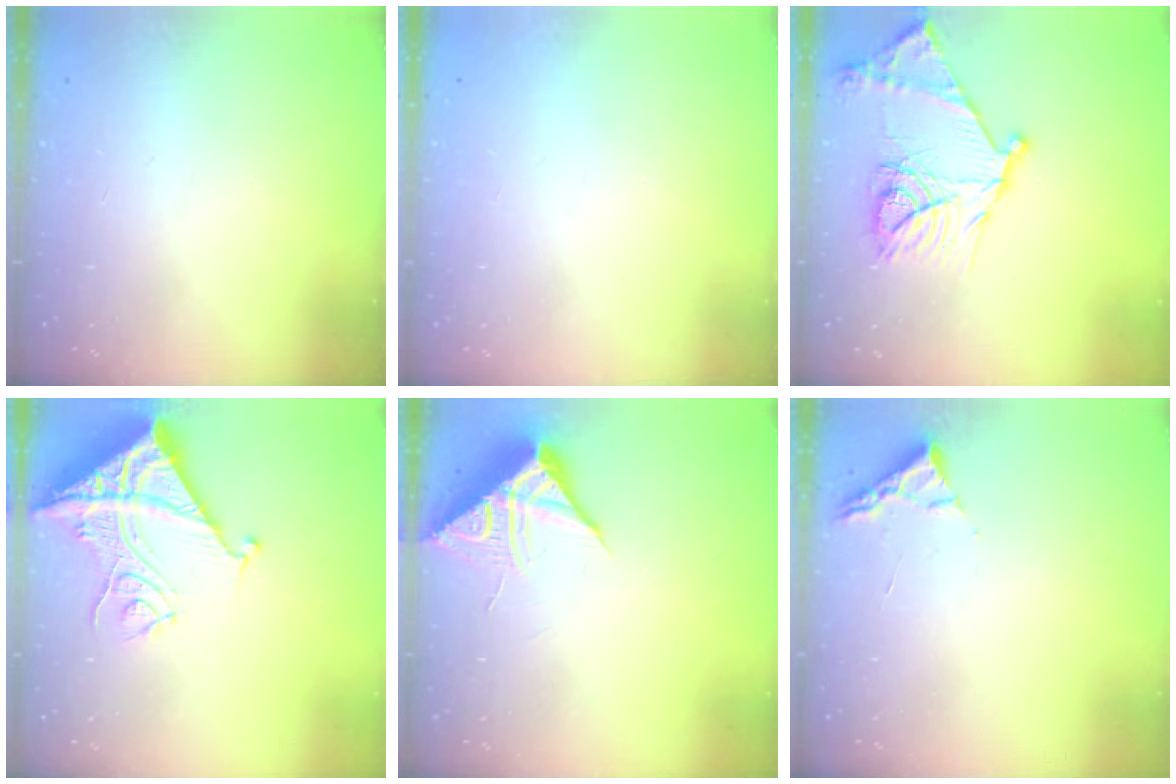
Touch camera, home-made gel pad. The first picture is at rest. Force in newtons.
{"total": 1.5, "press": 1.5, "slide": 0.1}
{"total": 18.7, "press": 18.6, "slide": 1.4}
{"total": 16.7, "press": 16.6, "slide": 1.8}
{"total": 9.7, "press": 9.7, "slide": 0.5}
{"total": 3.0, "press": 2.9, "slide": 0.4}